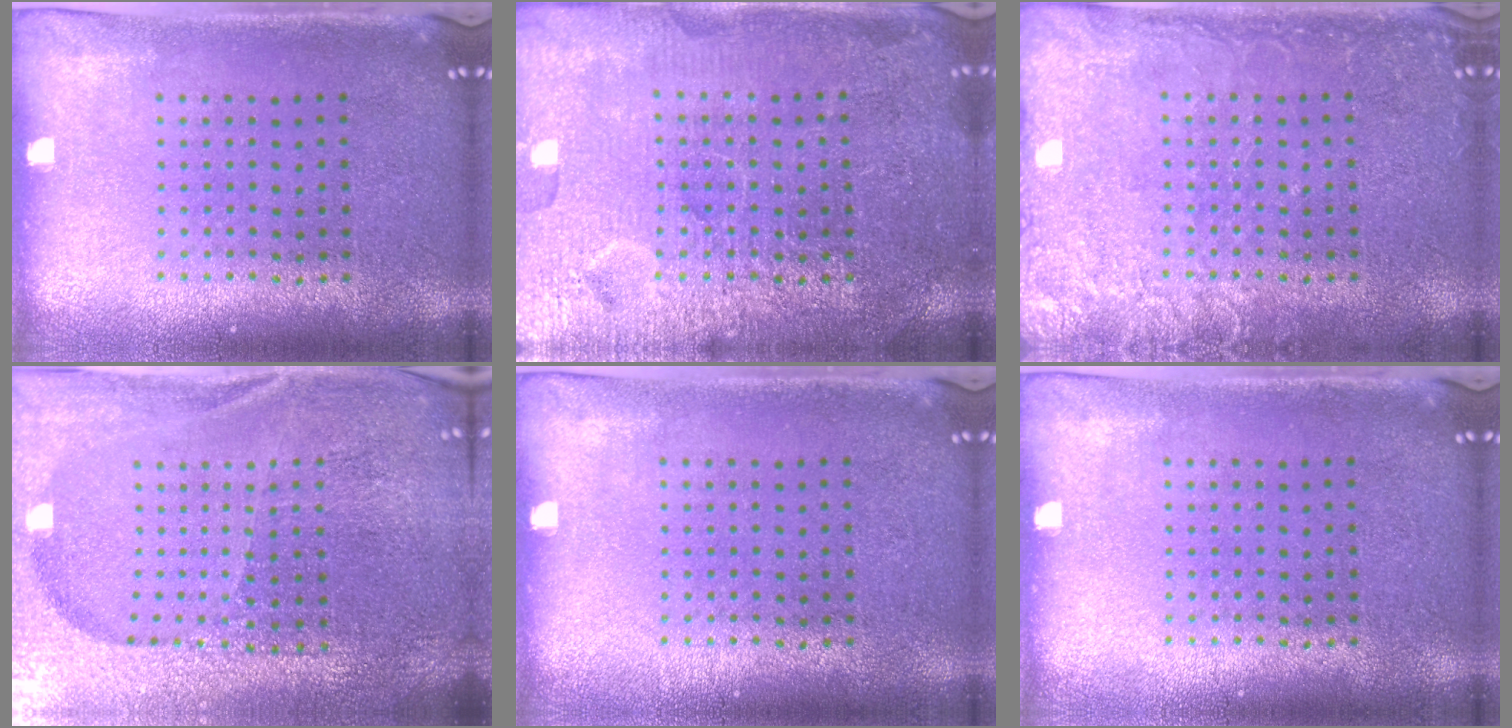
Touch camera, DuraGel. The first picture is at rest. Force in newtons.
{"total": 4.4, "press": 4.4, "slide": 0.6}
{"total": 3.5, "press": 3.5, "slide": 0.5}
{"total": 5.0, "press": 4.7, "slide": 1.7}
{"total": 0.0}
{"total": 0.0}